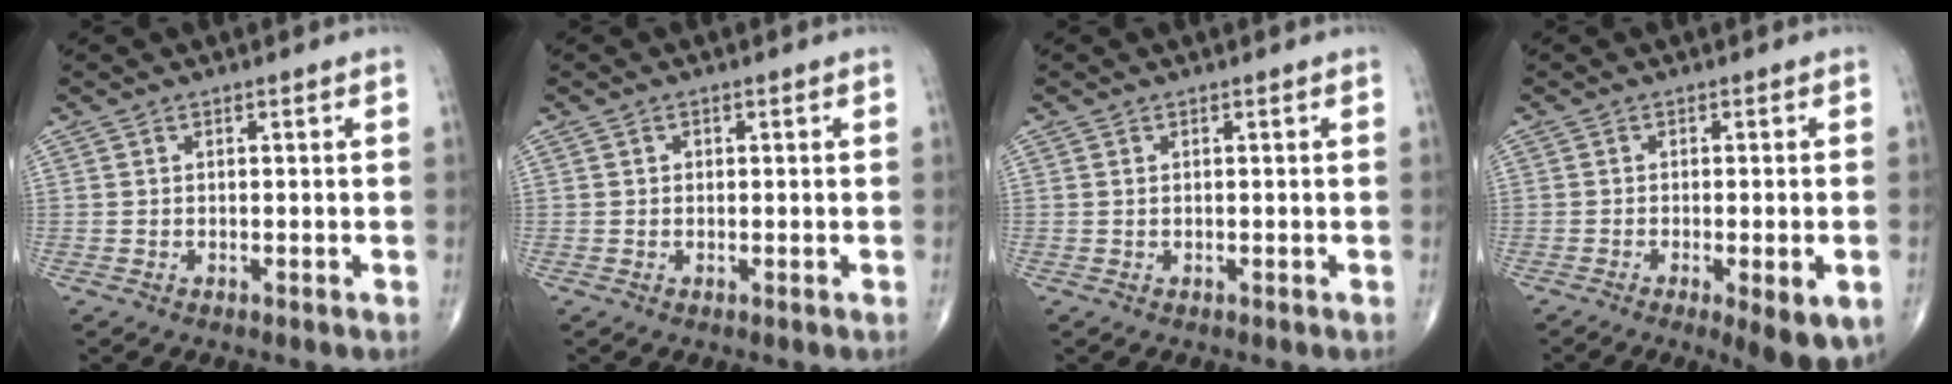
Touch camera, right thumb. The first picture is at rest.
{"total": 0.6, "force": [0.1, 0.6, 0.2], "torque": [0.001, 0.001, 0.001]}
{"total": 0.0}
{"total": 8.5, "force": [-3.4, 2.2, 7.5], "torque": [-0.101, -0.008, -0.044]}